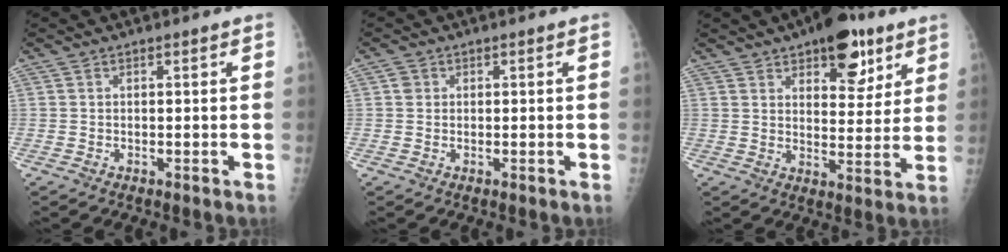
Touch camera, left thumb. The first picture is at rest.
{"total": 1.3, "force": [0.3, 1.2, 0.3], "torque": [0.001, 0.001, 0.003]}
{"total": 13.3, "force": [7.8, 6.3, 8.7], "torque": [-0.075, -0.035, 0.109]}